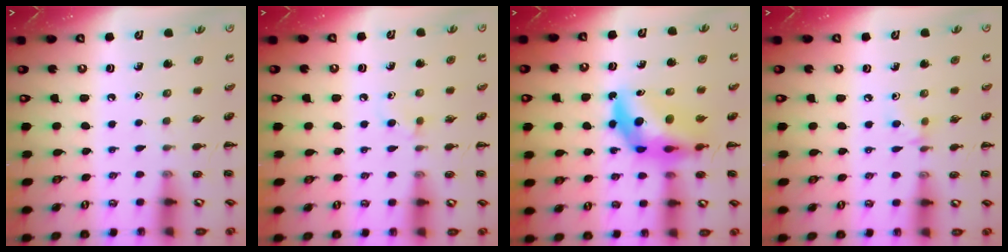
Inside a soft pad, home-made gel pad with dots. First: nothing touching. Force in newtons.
{"total": 2.2, "press": 2.0, "slide": 1.0}
{"total": 10.7, "press": 10.2, "slide": 3.4}
{"total": 4.6, "press": 4.3, "slide": 1.5}